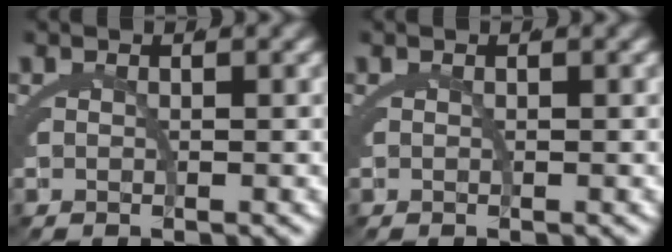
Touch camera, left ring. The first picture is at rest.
{"total": 0.0}